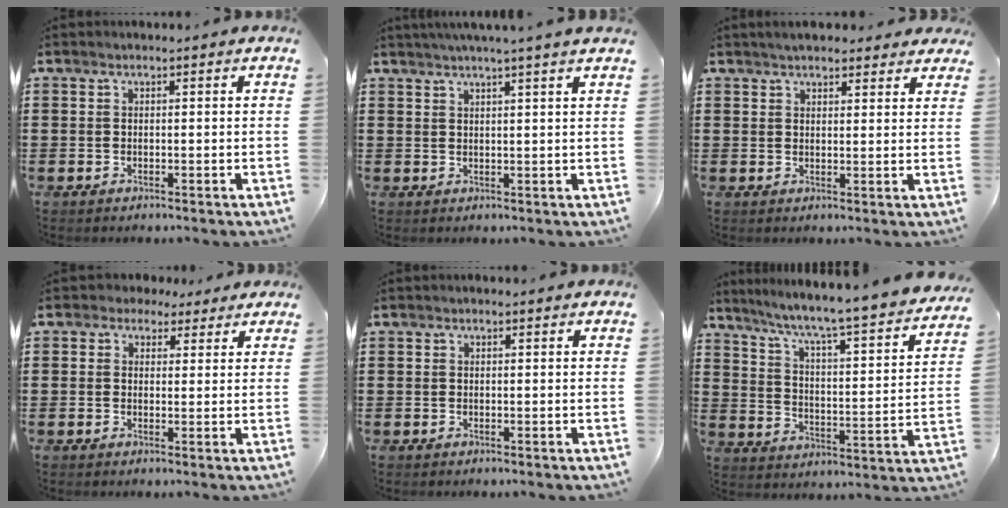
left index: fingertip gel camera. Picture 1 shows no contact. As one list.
[{"total": 2.3, "force": [1.9, -0.8, 0.9], "torque": [-0.021, -0.002, 0.033]}, {"total": 3.3, "force": [3.0, 0.9, 0.9], "torque": [-0.025, 0.000, 0.057]}, {"total": 2.2, "force": [1.4, 1.7, 0.3], "torque": [-0.015, 0.011, 0.025]}, {"total": 0.0}, {"total": 5.6, "force": [4.7, -0.5, 3.0], "torque": [-0.082, -0.051, 0.067]}]